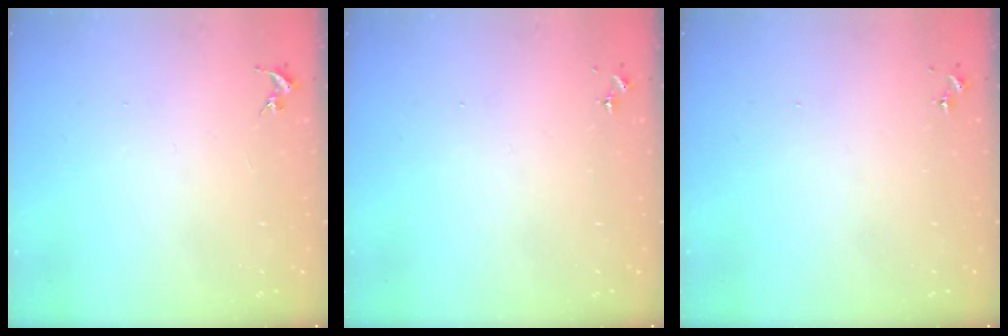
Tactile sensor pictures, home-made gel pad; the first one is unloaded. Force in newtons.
{"total": 0.0}
{"total": 0.0}